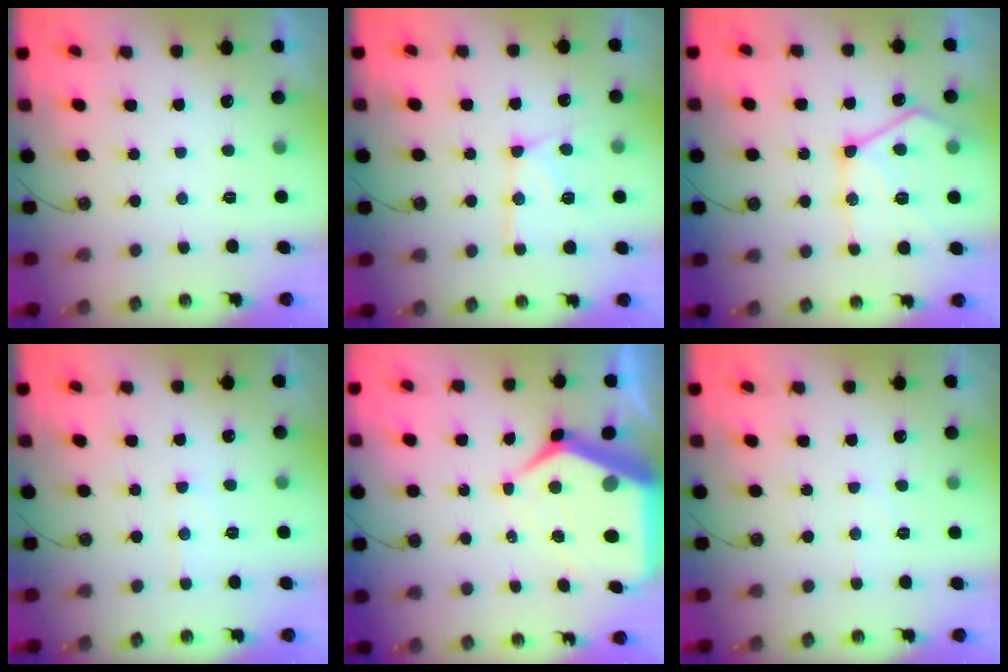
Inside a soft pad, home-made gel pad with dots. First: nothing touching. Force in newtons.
{"total": 13.7, "press": 13.7, "slide": 0.8}
{"total": 16.9, "press": 16.8, "slide": 1.6}
{"total": 5.5, "press": 5.5, "slide": 0.4}
{"total": 13.8, "press": 13.8, "slide": 1.2}
{"total": 4.7, "press": 4.7, "slide": 0.7}